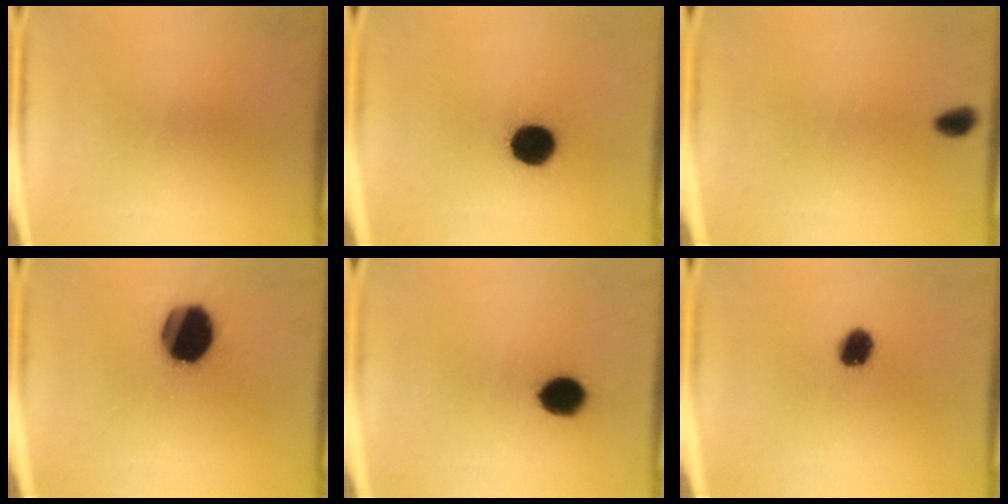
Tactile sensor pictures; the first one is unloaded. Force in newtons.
{"total": 11.1}
{"total": 2.1}
{"total": 18.9}
{"total": 7.2}
{"total": 5.5}